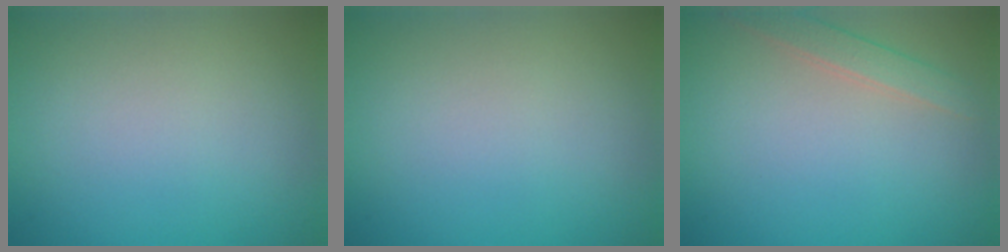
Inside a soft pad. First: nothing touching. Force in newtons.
{"total": 0.0}
{"total": 1.8, "press": 1.8, "slide": 0.1}